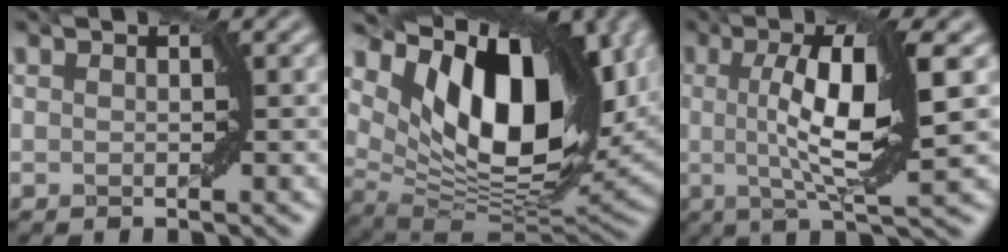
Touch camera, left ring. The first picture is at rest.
{"total": 15.5, "force": [6.3, 8.0, 11.7], "torque": [-0.176, 0.008, 0.104]}
{"total": 8.3, "force": [0.8, 1.9, 8.1], "torque": [-0.122, 0.000, 0.013]}